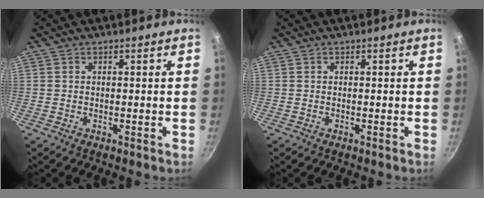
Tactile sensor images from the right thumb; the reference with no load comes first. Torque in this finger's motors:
{"motor_torque": [0.02, -0.01, 0.00, 0.00, 0.00]}